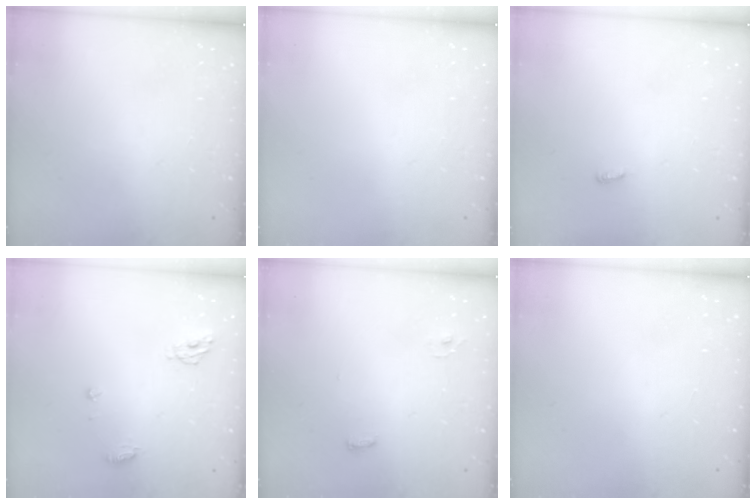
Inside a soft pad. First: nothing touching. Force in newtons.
{"total": 0.0}
{"total": 2.9, "press": 2.9, "slide": 0.2}
{"total": 6.0, "press": 6.0, "slide": 0.7}
{"total": 4.1, "press": 3.5, "slide": 2.2}
{"total": 0.9, "press": 0.9, "slide": 0.0}